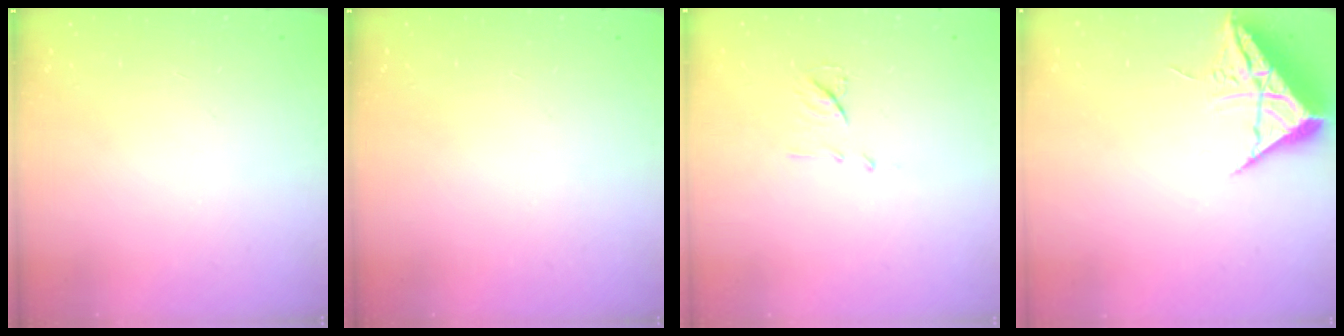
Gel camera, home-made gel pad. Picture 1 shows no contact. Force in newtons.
{"total": 0.0}
{"total": 6.8, "press": 6.7, "slide": 0.6}
{"total": 10.4, "press": 10.3, "slide": 1.1}